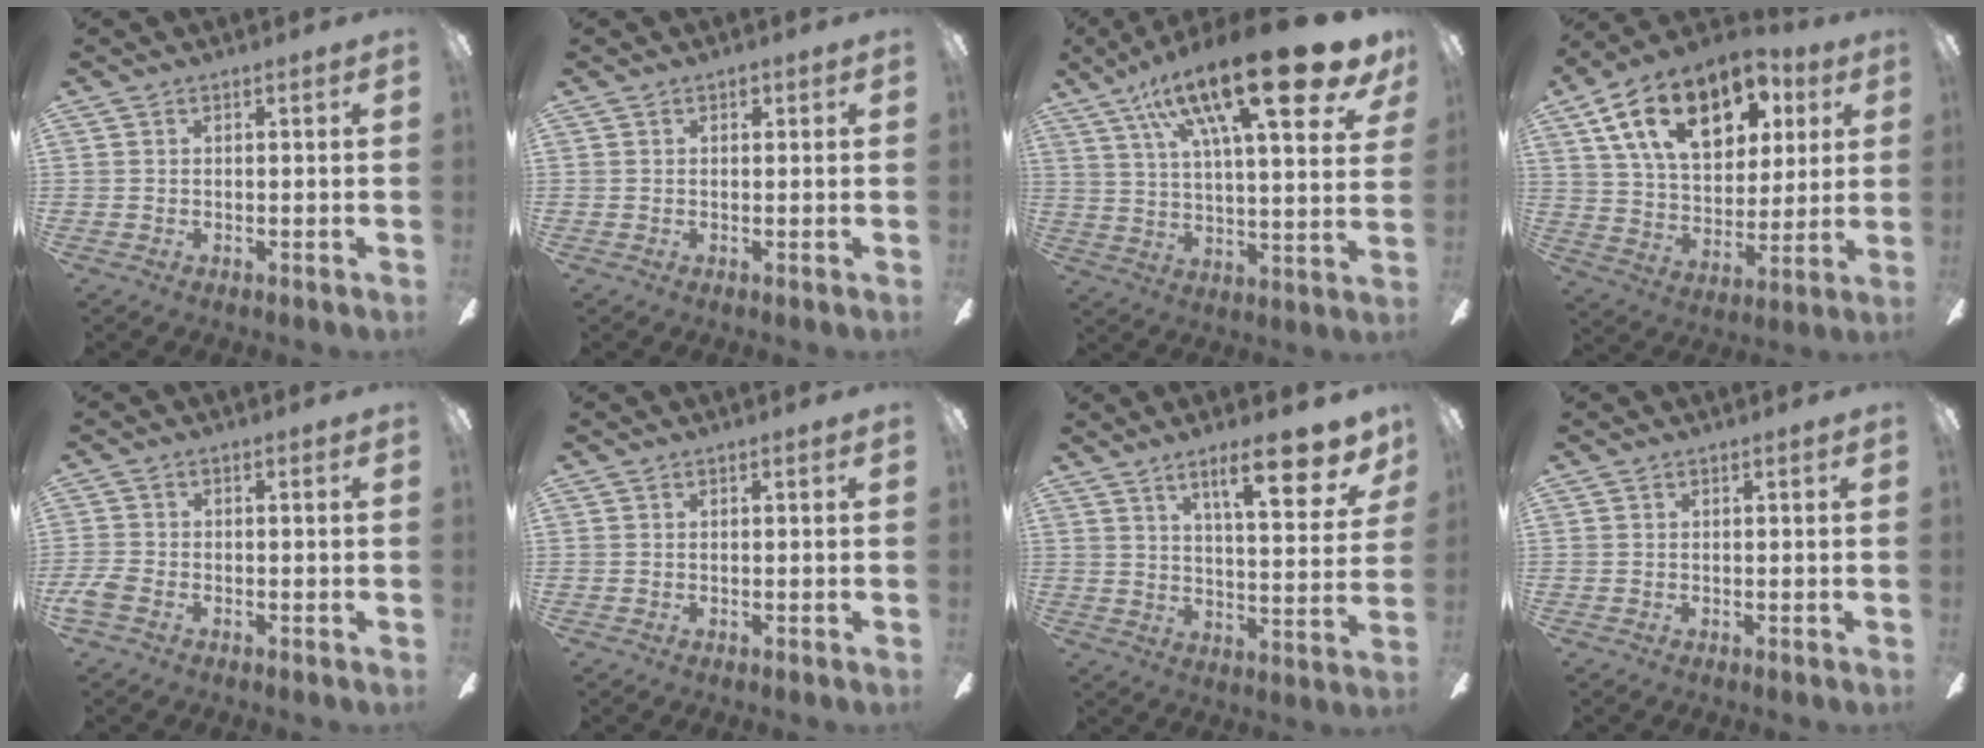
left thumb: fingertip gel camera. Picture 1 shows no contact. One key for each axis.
{"total": 1.1, "fx": 0.6, "fy": 0.8, "fz": 0.5, "tx": -0.003, "ty": 0.000, "tz": 0.008}
{"total": 26.1, "fx": 14.9, "fy": 6.9, "fz": 20.3, "tx": -0.323, "ty": -0.079, "tz": 0.232}
{"total": 21.9, "fx": 11.0, "fy": 12.7, "fz": 14.0, "tx": -0.237, "ty": -0.030, "tz": 0.193}
{"total": 3.2, "fx": -1.6, "fy": 1.5, "fz": 2.3, "tx": -0.048, "ty": 0.005, "tz": -0.030}
{"total": 0.0}
{"total": 15.1, "fx": 9.3, "fy": 4.2, "fz": 11.1, "tx": -0.151, "ty": -0.049, "tz": 0.141}
{"total": 0.0}